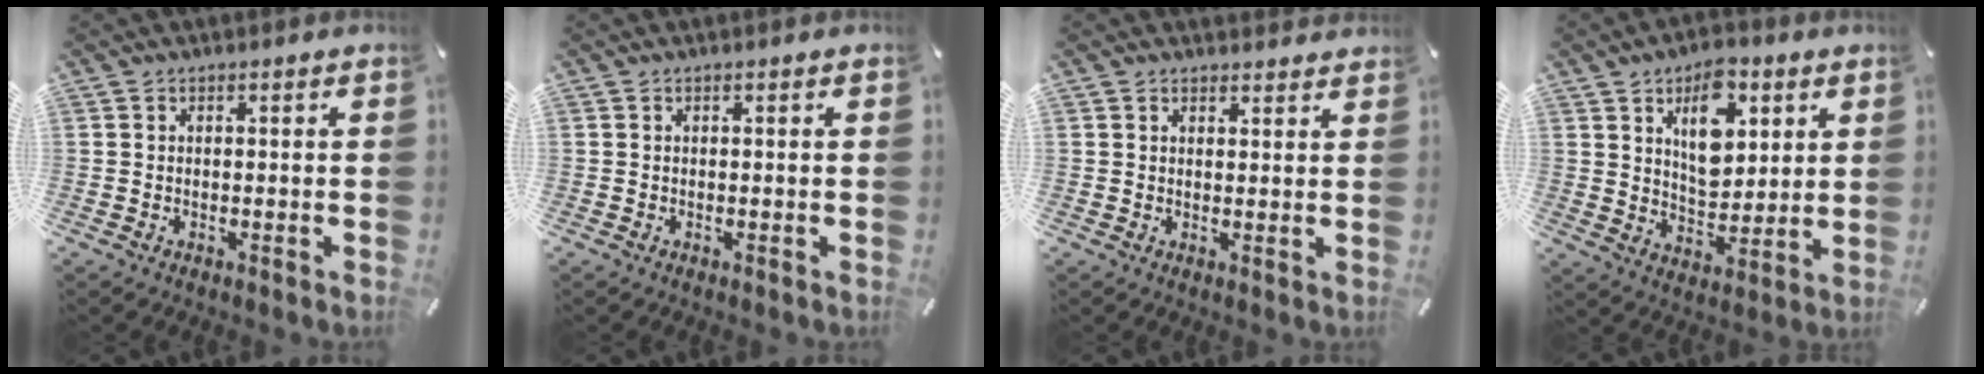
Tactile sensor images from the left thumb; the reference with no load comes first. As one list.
[{"total": 0.0}, {"total": 1.7, "force": [1.3, 1.0, 0.1], "torque": [0.007, -0.002, 0.023]}, {"total": 13.0, "force": [5.8, 8.0, 8.5], "torque": [-0.120, -0.014, 0.099]}]